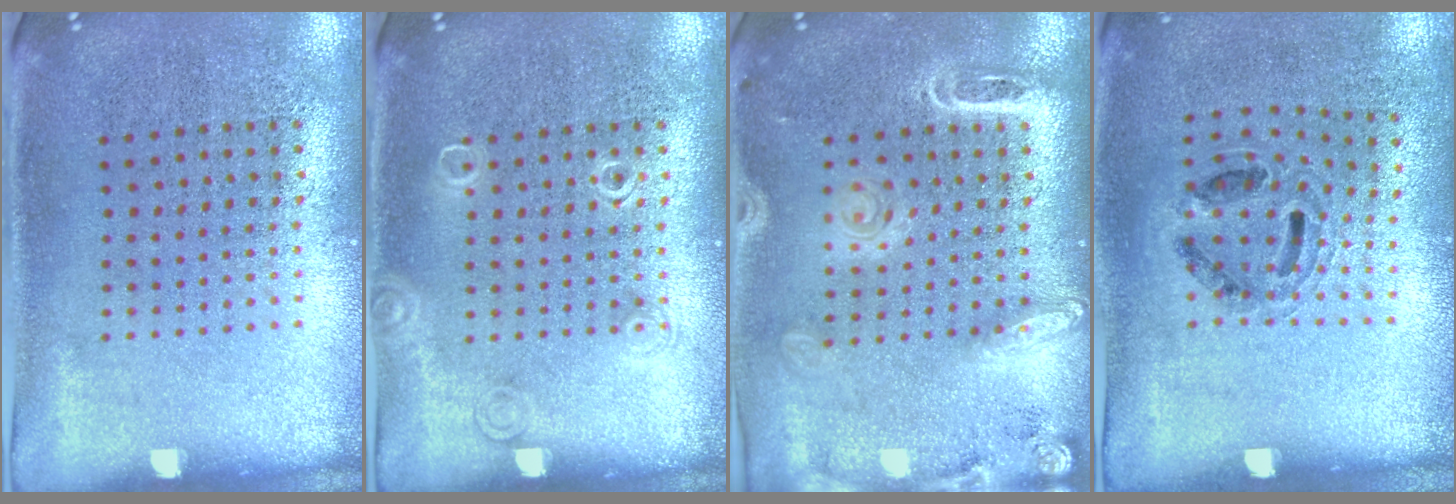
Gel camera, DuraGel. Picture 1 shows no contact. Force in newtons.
{"total": 1.0, "press": 1.0, "slide": 0.3}
{"total": 2.0, "press": 1.8, "slide": 1.1}
{"total": 1.0, "press": 0.8, "slide": 0.5}